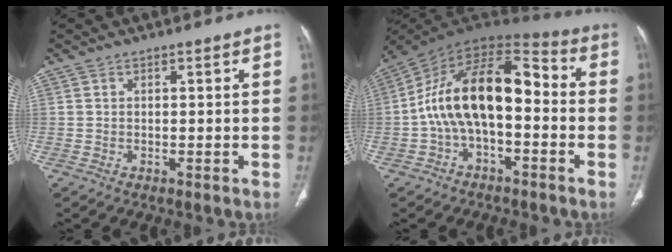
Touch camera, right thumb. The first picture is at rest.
{"total": 17.6, "force": [-1.7, 9.2, 14.9], "torque": [-0.242, 0.060, -0.039]}